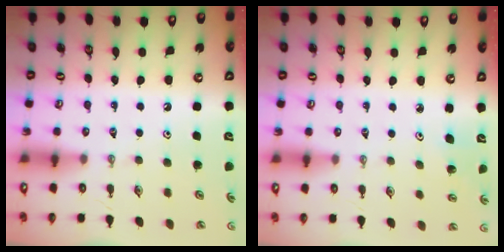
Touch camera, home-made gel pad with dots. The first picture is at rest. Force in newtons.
{"total": 2.8, "press": 2.6, "slide": 1.2}